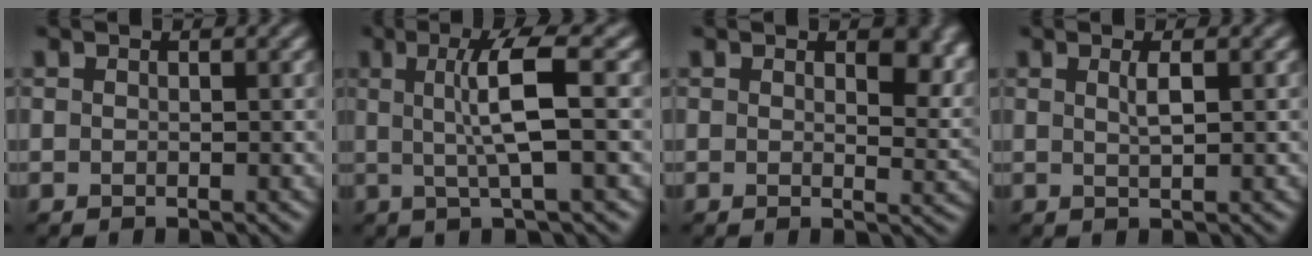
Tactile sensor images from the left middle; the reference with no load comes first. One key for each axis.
{"total": 5.3, "fx": 0.6, "fy": 0.8, "fz": 5.2, "tx": -0.094, "ty": 0.004, "tz": 0.013}
{"total": 4.4, "fx": 1.8, "fy": 2.3, "fz": 3.3, "tx": -0.040, "ty": -0.010, "tz": 0.026}
{"total": 1.5, "fx": 0.5, "fy": 0.3, "fz": 1.4, "tx": -0.024, "ty": 0.003, "tz": 0.007}